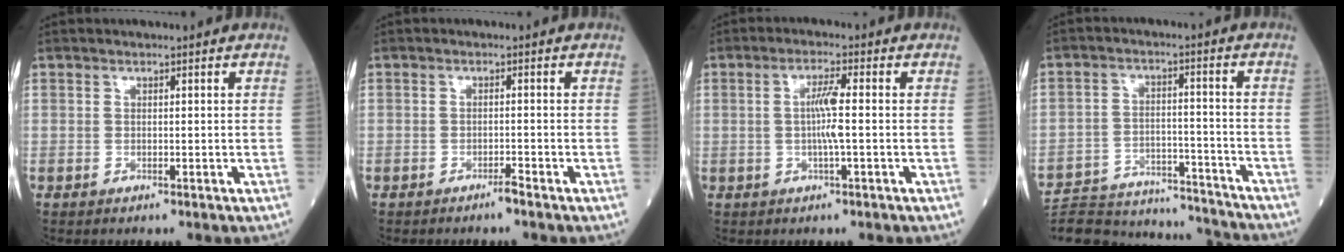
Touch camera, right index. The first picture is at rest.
{"total": 1.4, "force": [-1.2, -0.1, 0.9], "torque": [-0.016, 0.000, -0.021]}
{"total": 4.4, "force": [-0.2, -0.1, 4.4], "torque": [-0.085, 0.000, -0.005]}
{"total": 20.1, "force": [-19.4, 3.1, 4.3], "torque": [-0.103, 0.002, -0.280]}